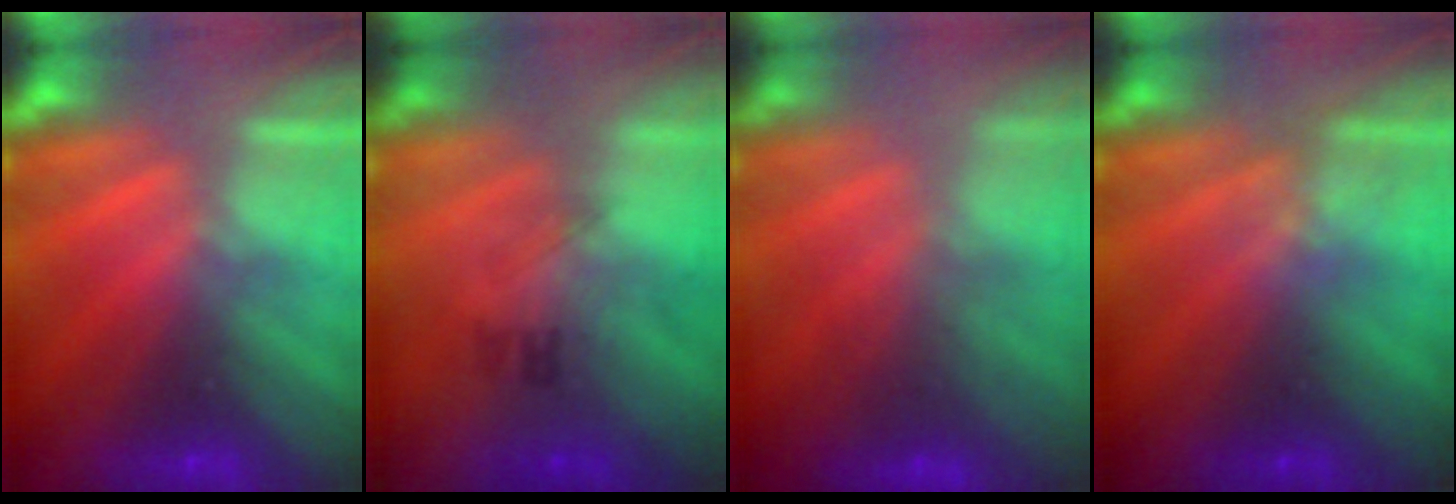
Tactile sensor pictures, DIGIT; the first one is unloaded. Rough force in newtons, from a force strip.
{"total": 2.3}
{"total": 7.3}
{"total": 2.7}